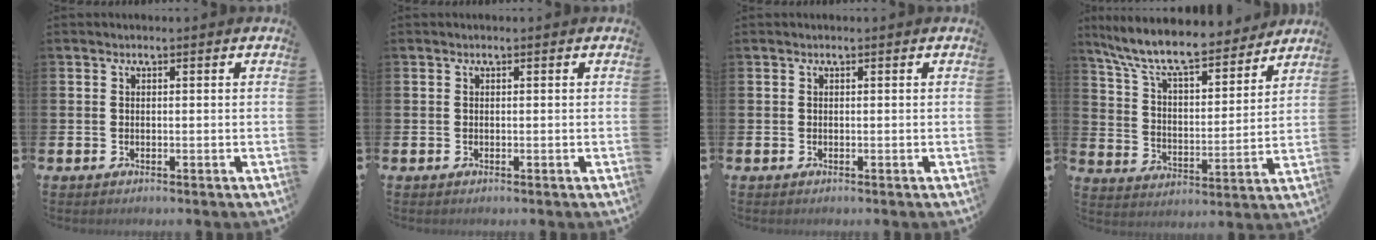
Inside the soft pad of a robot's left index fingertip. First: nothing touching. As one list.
[{"total": 0.0}, {"total": 0.0}, {"total": 10.2, "force": [9.1, 2.2, 4.0], "torque": [-0.113, -0.062, 0.156]}]